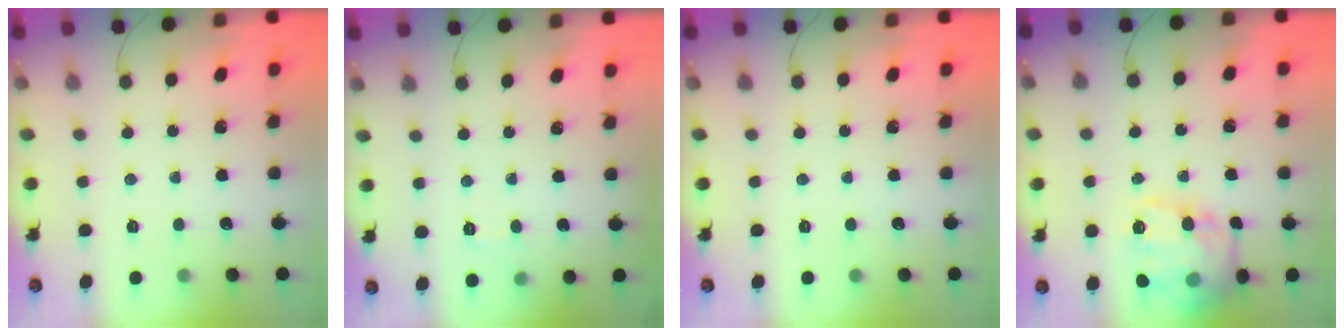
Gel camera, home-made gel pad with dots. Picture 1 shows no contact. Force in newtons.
{"total": 4.3, "press": 4.1, "slide": 1.2}
{"total": 0.0}
{"total": 19.5, "press": 19.4, "slide": 2.3}